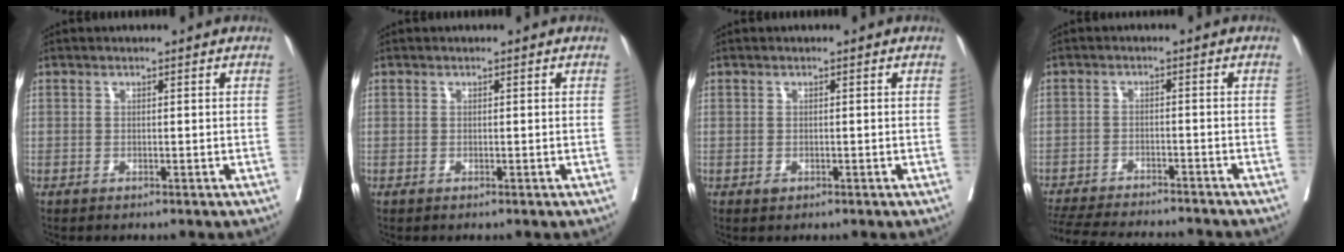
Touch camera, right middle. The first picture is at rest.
{"total": 0.0}
{"total": 0.8, "force": [-0.3, 0.5, 0.5], "torque": [-0.006, 0.000, -0.002]}
{"total": 14.7, "force": [-13.7, 1.7, 5.1], "torque": [-0.103, -0.019, -0.198]}